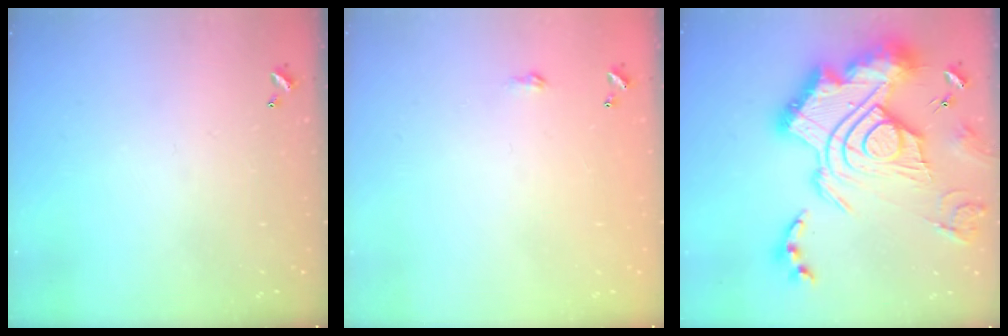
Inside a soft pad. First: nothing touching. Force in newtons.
{"total": 1.8, "press": 1.8, "slide": 0.3}
{"total": 3.9, "press": 3.0, "slide": 2.5}